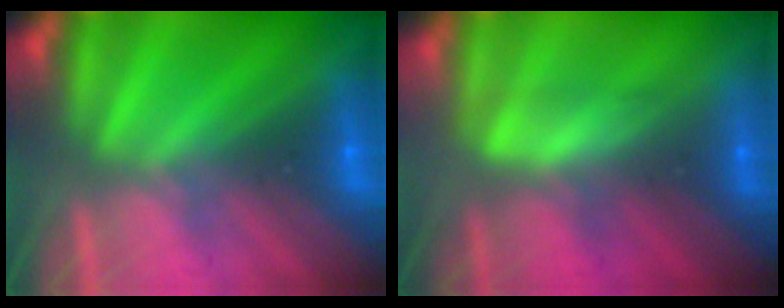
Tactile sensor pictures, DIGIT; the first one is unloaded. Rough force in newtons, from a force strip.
{"total": 2.3}